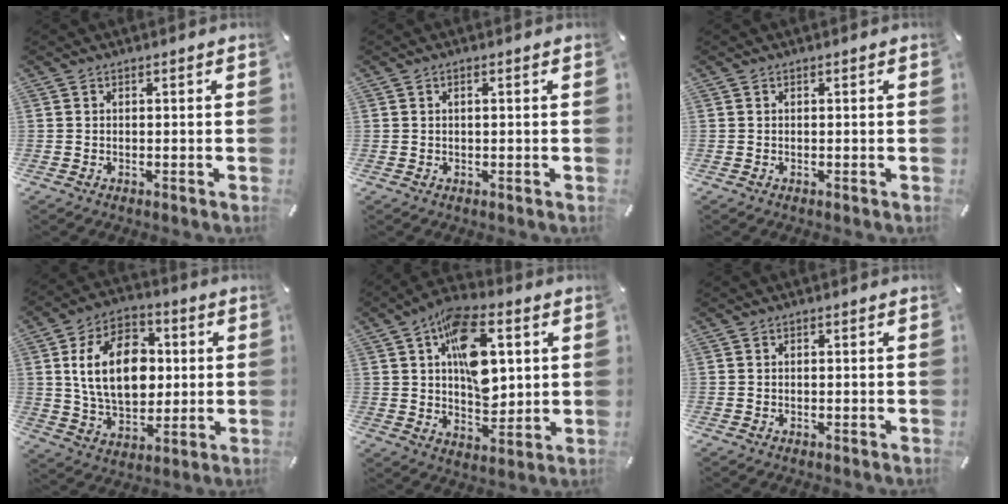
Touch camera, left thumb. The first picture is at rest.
{"total": 0.9, "force": [0.2, 0.1, 0.9], "torque": [-0.017, 0.001, 0.003]}
{"total": 0.0}
{"total": 17.0, "force": [1.9, 11.8, 12.1], "torque": [-0.234, 0.012, 0.032]}
{"total": 16.6, "force": [4.7, 9.8, 12.5], "torque": [-0.189, -0.004, 0.082]}
{"total": 0.0}